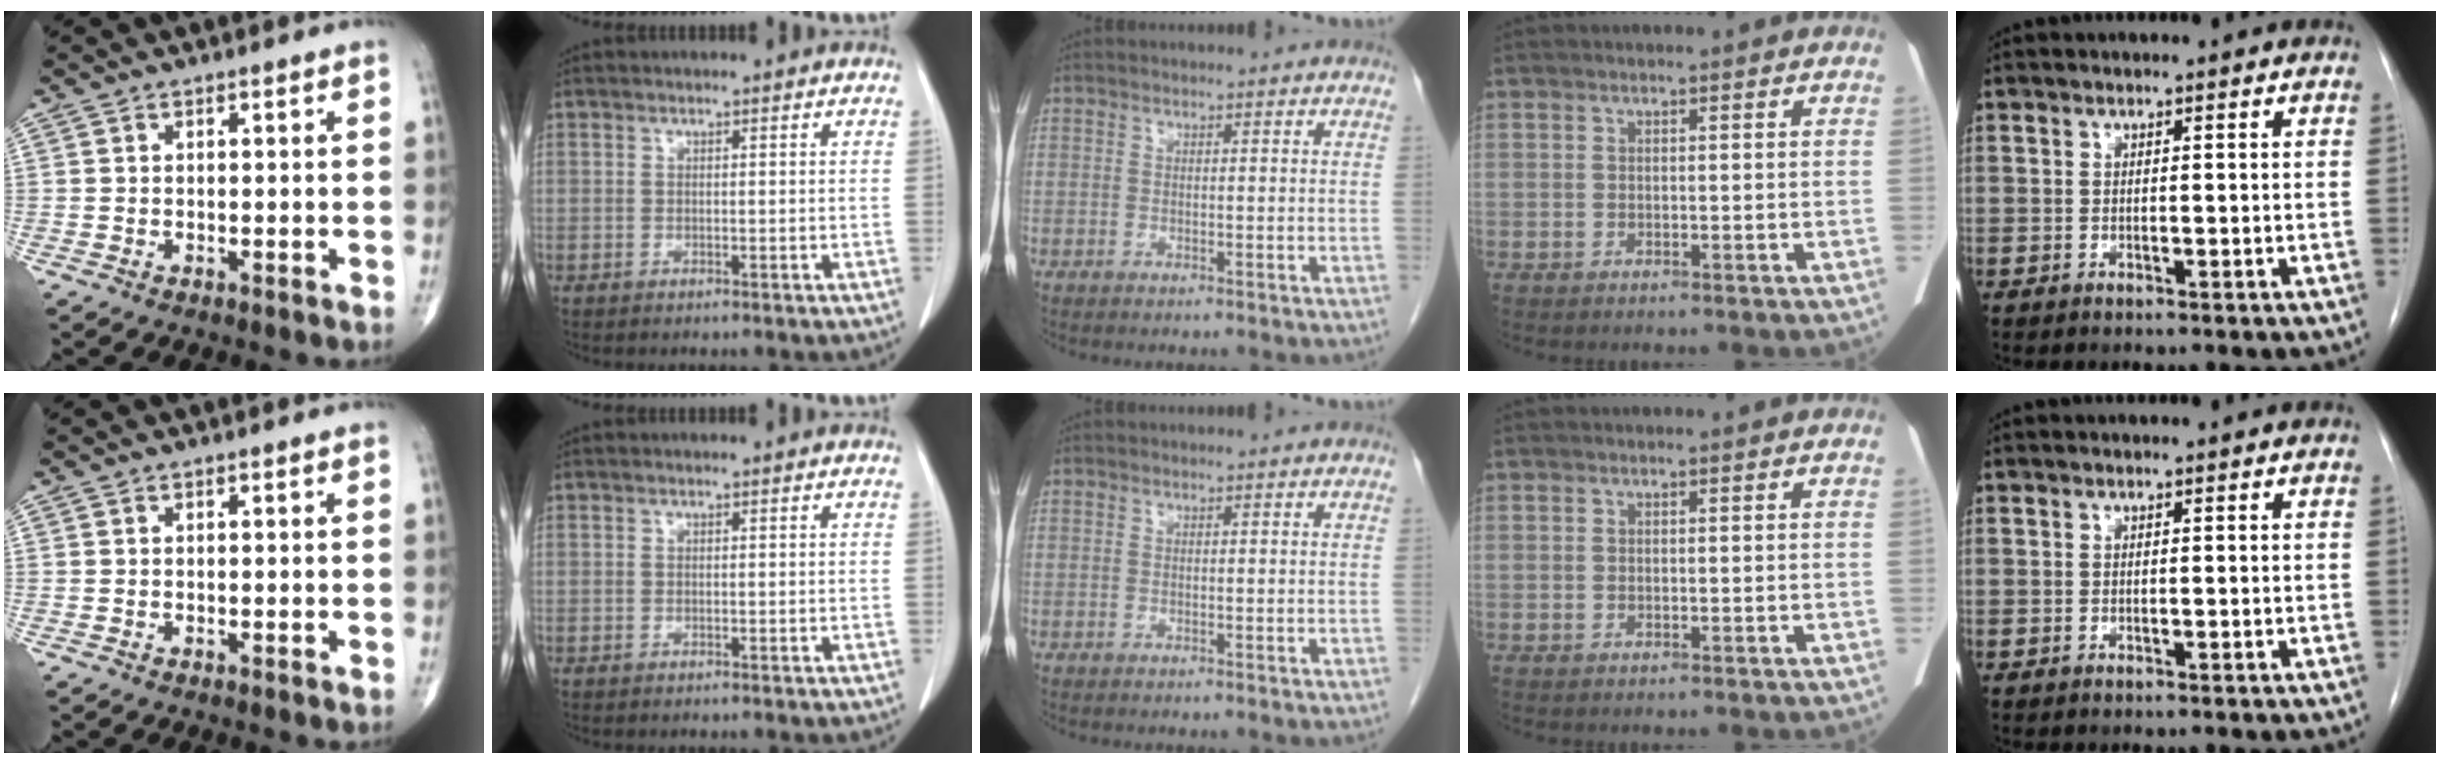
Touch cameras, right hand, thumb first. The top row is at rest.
{}